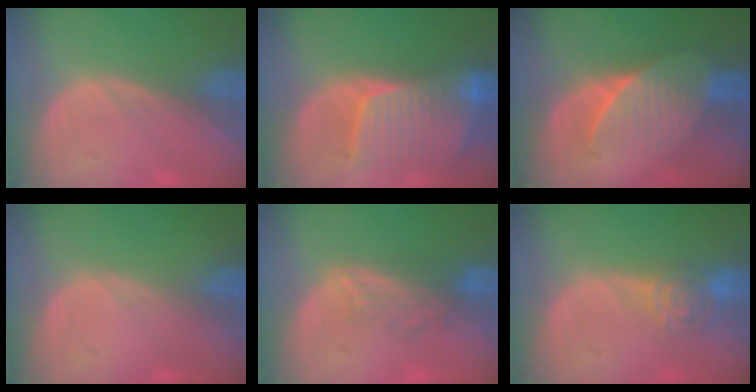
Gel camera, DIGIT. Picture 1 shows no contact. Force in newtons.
{"total": 8.3, "press": 7.8, "slide": 2.9}
{"total": 7.3, "press": 6.8, "slide": 2.7}
{"total": 0.0}
{"total": 3.3, "press": 3.1, "slide": 1.2}
{"total": 4.6, "press": 4.2, "slide": 1.9}